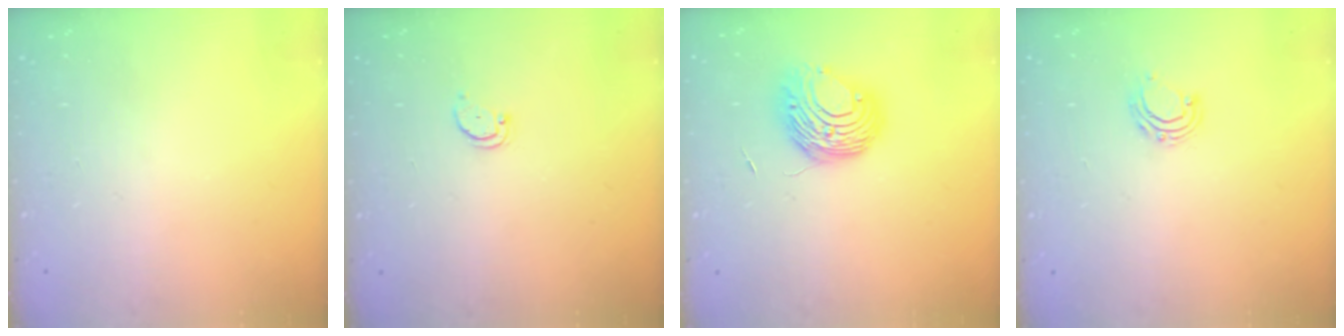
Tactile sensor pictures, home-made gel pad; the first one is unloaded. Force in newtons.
{"total": 2.5, "press": 2.4, "slide": 0.4}
{"total": 9.1, "press": 9.1, "slide": 0.4}
{"total": 6.6, "press": 6.6, "slide": 0.7}